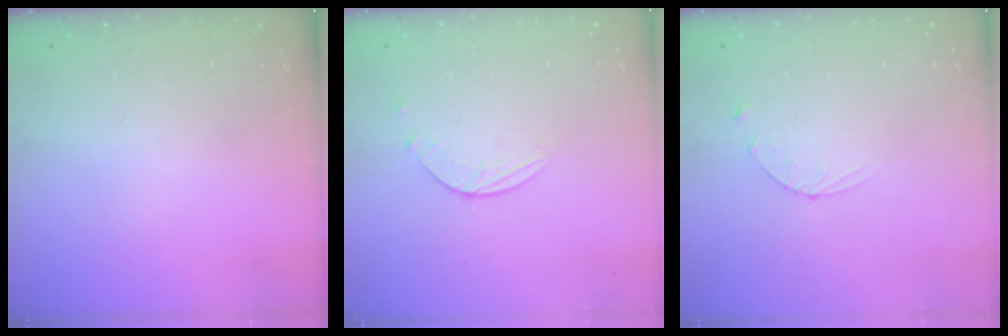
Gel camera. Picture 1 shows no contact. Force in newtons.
{"total": 2.9, "press": 2.8, "slide": 0.3}
{"total": 3.0, "press": 2.9, "slide": 0.4}